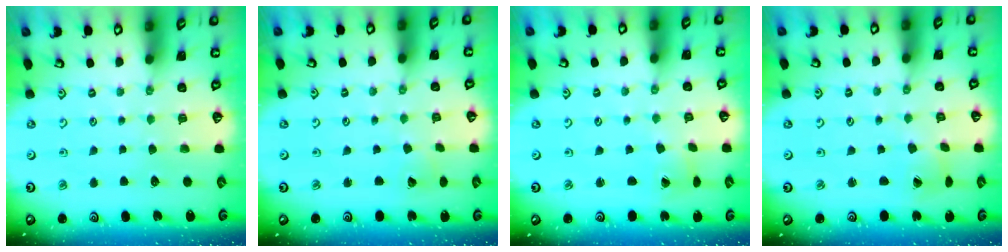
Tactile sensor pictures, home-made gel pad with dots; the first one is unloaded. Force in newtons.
{"total": 2.6, "press": 2.6, "slide": 0.3}
{"total": 1.7, "press": 1.7, "slide": 0.2}
{"total": 1.7, "press": 1.7, "slide": 0.2}